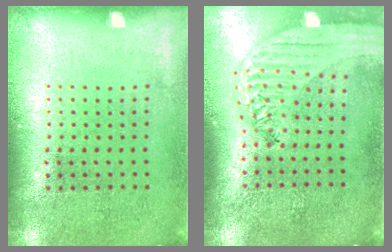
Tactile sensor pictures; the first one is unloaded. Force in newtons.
{"total": 2.4, "press": 2.1, "slide": 1.1}